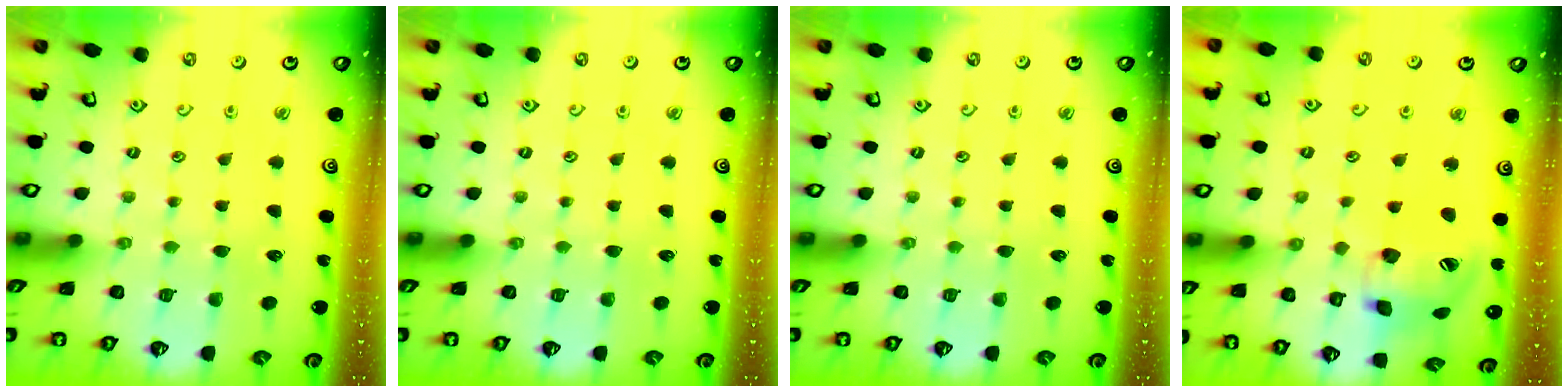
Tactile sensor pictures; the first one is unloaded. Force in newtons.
{"total": 0.0}
{"total": 0.0}
{"total": 15.8, "press": 15.6, "slide": 2.4}